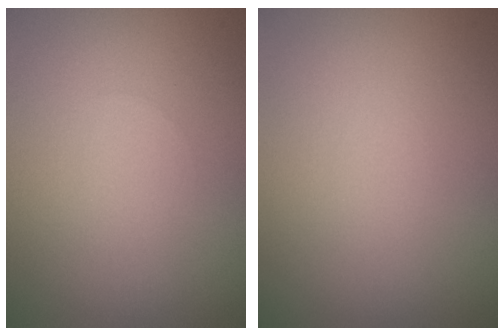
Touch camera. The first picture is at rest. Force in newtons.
{"total": 0.0}